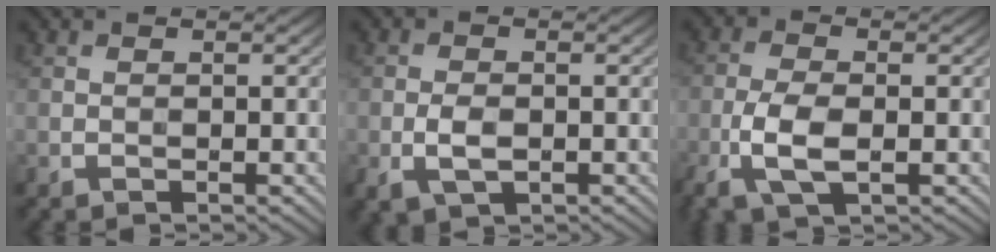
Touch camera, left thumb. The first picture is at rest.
{"total": 3.5, "force": [-1.0, 2.0, 2.7], "torque": [-0.061, -0.007, -0.020]}
{"total": 6.3, "force": [-2.3, 2.7, 5.2], "torque": [-0.124, -0.005, -0.052]}